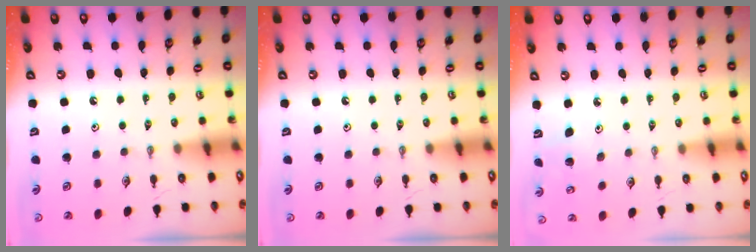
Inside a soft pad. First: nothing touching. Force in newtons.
{"total": 0.0}
{"total": 3.2, "press": 3.2, "slide": 0.3}